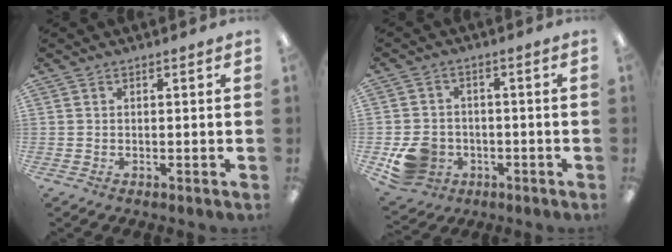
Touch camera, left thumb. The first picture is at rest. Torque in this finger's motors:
{"motor_torque": [-0.39, 0.44, 0.00, -0.02, 0.15]}